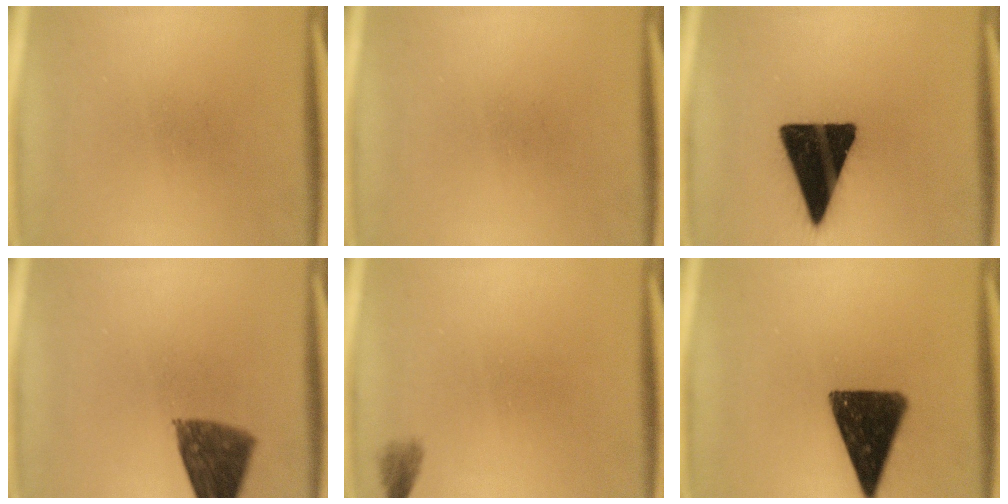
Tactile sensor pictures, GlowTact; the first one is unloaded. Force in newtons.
{"total": 0.0}
{"total": 18.8}
{"total": 9.4}
{"total": 1.3}
{"total": 13.7}